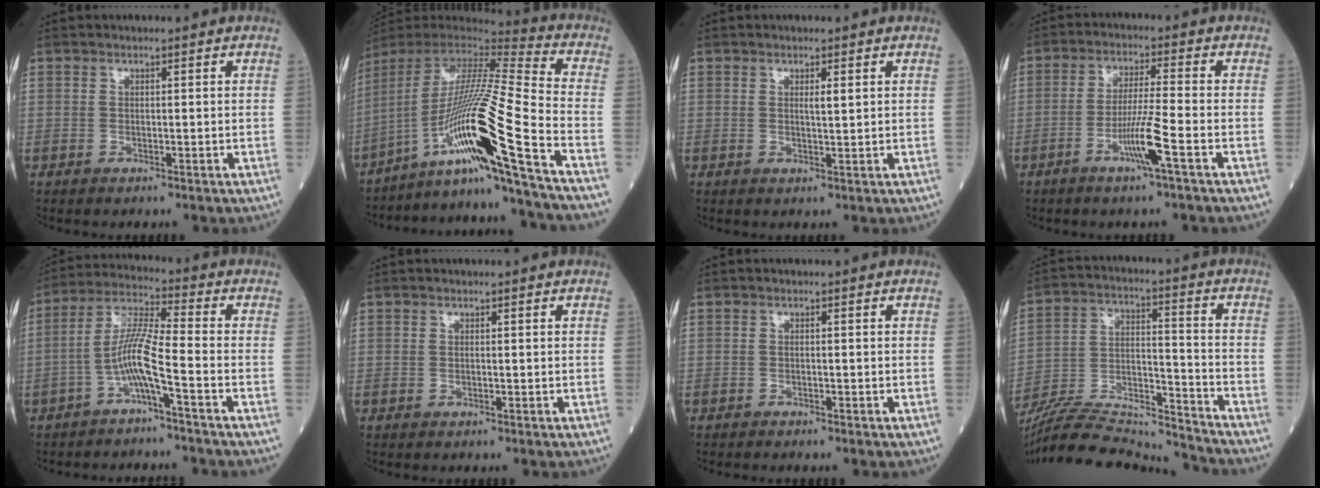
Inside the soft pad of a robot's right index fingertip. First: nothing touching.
{"total": 23.3, "force": [-12.6, -2.3, 19.5], "torque": [-0.357, -0.023, -0.229]}
{"total": 1.4, "force": [0.5, 0.1, 1.2], "torque": [-0.023, -0.003, 0.008]}
{"total": 6.6, "force": [-3.0, -0.9, 5.8], "torque": [-0.112, -0.007, -0.061]}
{"total": 7.3, "force": [-3.1, -0.2, 6.7], "torque": [-0.135, 0.015, -0.065]}
{"total": 0.0}
{"total": 1.0, "force": [-0.9, 0.2, 0.4], "torque": [-0.010, -0.001, -0.012]}
{"total": 20.3, "force": [-19.5, 1.2, 5.4], "torque": [-0.116, 0.006, -0.322]}